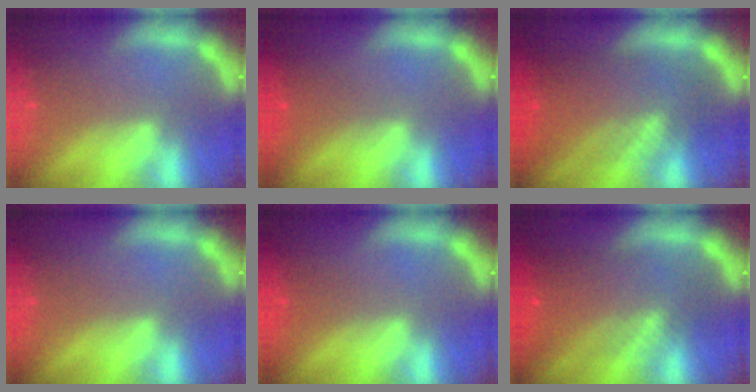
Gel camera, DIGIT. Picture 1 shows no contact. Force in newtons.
{"total": 1.4}
{"total": 8.6}
{"total": 0.0}
{"total": 1.0}
{"total": 7.6}